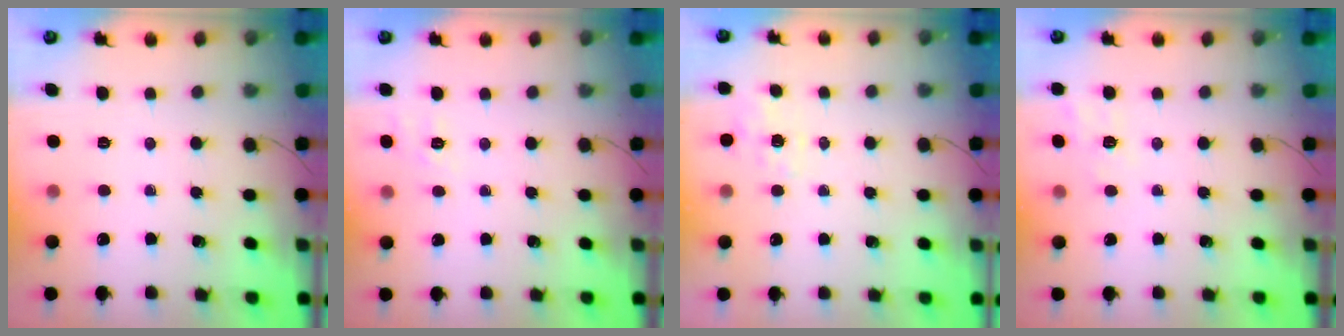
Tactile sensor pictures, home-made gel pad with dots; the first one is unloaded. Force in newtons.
{"total": 2.0, "press": 0.9, "slide": 1.8}
{"total": 2.1, "press": 1.6, "slide": 1.4}
{"total": 8.5, "press": 8.2, "slide": 2.2}